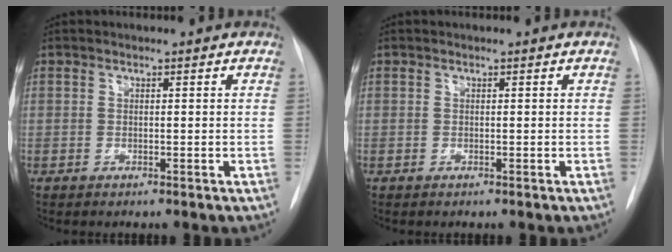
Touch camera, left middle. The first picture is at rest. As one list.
[{"total": 0.0}]